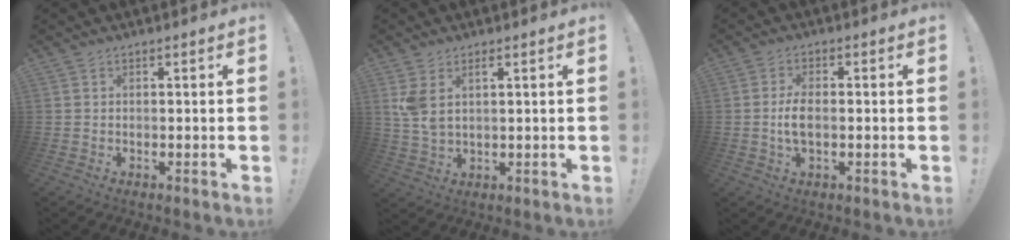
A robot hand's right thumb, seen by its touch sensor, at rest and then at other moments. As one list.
[{"total": 5.3, "force": [2.5, 2.4, 4.0], "torque": [-0.086, -0.009, 0.046]}, {"total": 5.4, "force": [-0.5, 2.2, 4.8], "torque": [-0.098, -0.003, -0.012]}]